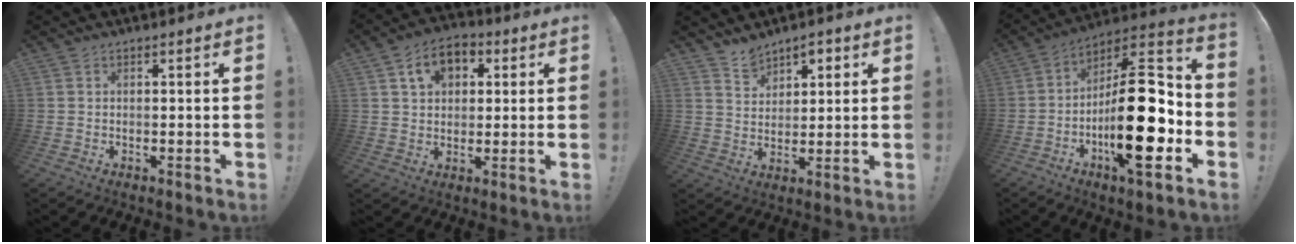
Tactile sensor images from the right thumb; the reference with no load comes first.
{"total": 10.2, "force": [4.0, 7.5, 5.7], "torque": [-0.085, -0.001, 0.076]}
{"total": 6.9, "force": [5.2, 4.3, 1.3], "torque": [-0.013, -0.039, 0.097]}
{"total": 26.6, "force": [-5.9, 9.5, 24.2], "torque": [-0.396, 0.029, -0.089]}